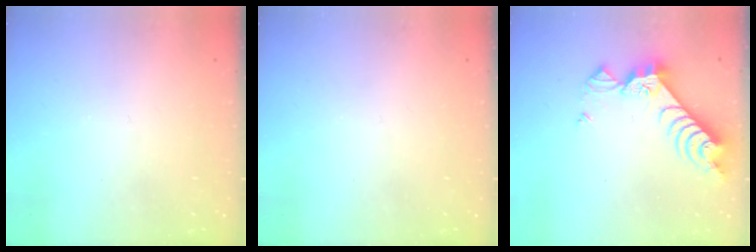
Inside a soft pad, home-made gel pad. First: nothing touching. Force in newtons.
{"total": 0.0}
{"total": 8.4, "press": 8.4, "slide": 1.0}